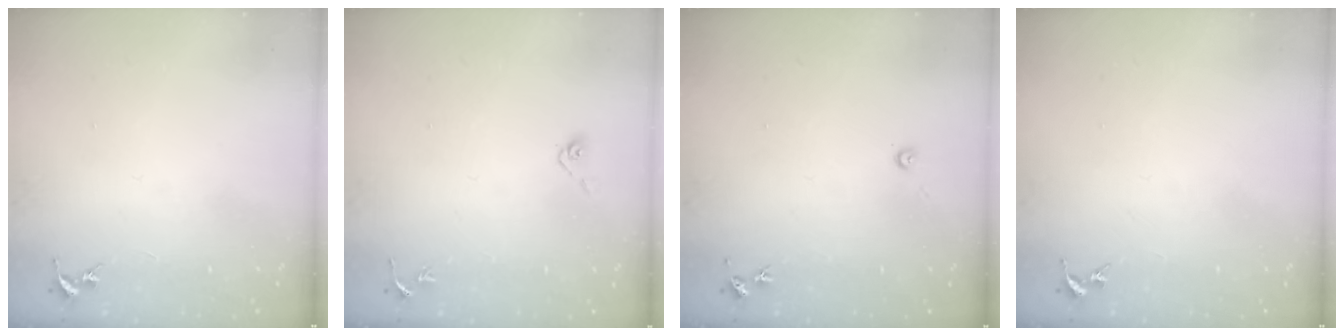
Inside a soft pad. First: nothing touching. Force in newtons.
{"total": 3.9, "press": 3.4, "slide": 1.9}
{"total": 2.7, "press": 2.7, "slide": 0.2}
{"total": 0.0}